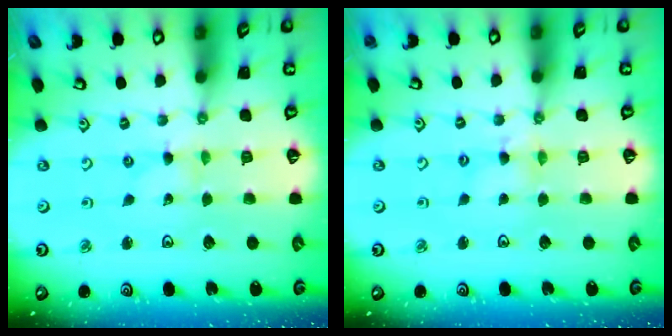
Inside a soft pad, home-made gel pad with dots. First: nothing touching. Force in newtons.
{"total": 2.8, "press": 2.8, "slide": 0.3}